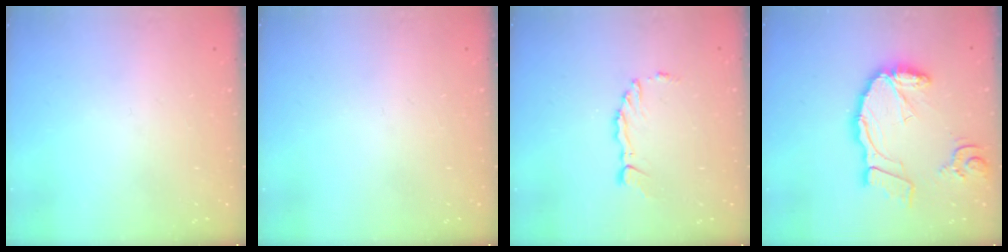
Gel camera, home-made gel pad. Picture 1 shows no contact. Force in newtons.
{"total": 0.0}
{"total": 3.6, "press": 3.5, "slide": 0.5}
{"total": 17.8, "press": 17.6, "slide": 2.3}